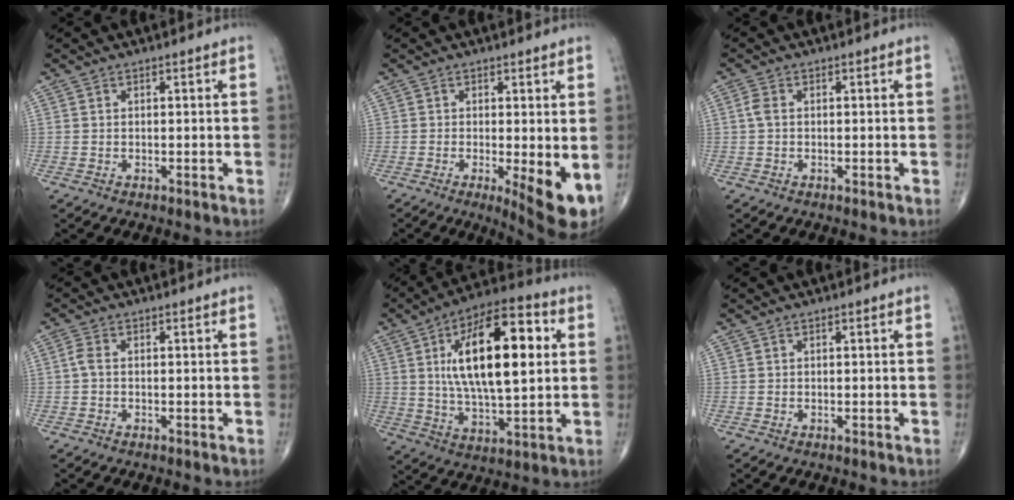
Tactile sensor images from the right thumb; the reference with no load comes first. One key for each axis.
{"total": 7.2, "fx": -1.2, "fy": 1.9, "fz": 6.8, "tx": -0.095, "ty": -0.019, "tz": -0.016}
{"total": 1.8, "fx": 0.1, "fy": 1.1, "fz": 1.4, "tx": -0.035, "ty": 0.004, "tz": -0.001}
{"total": 1.7, "fx": -0.2, "fy": 0.9, "fz": 1.5, "tx": -0.035, "ty": 0.001, "tz": -0.008}
{"total": 21.5, "fx": 4.4, "fy": 8.8, "fz": 19.1, "tx": -0.293, "ty": 0.005, "tz": 0.067}
{"total": 0.0}